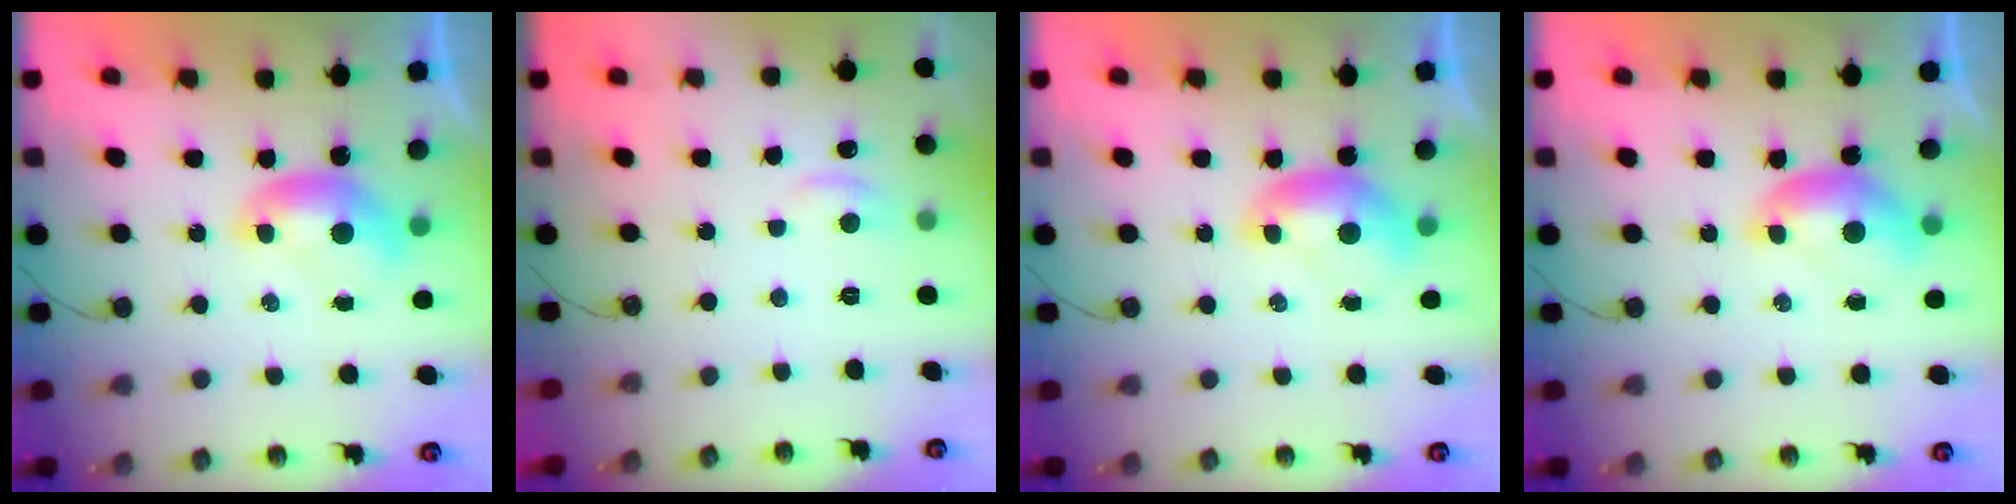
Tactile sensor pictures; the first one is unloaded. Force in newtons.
{"total": 1.2, "press": 0.7, "slide": 0.9}
{"total": 0.0}
{"total": 1.2, "press": 0.7, "slide": 0.9}